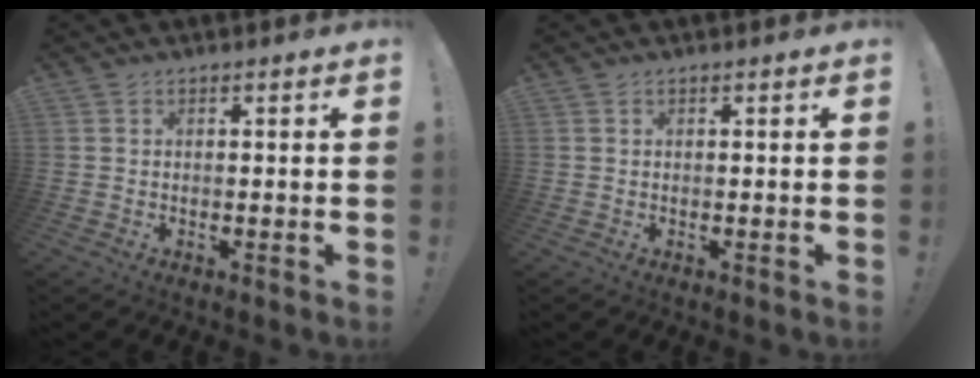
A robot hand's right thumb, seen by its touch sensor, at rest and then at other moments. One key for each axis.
{"total": 0.0}